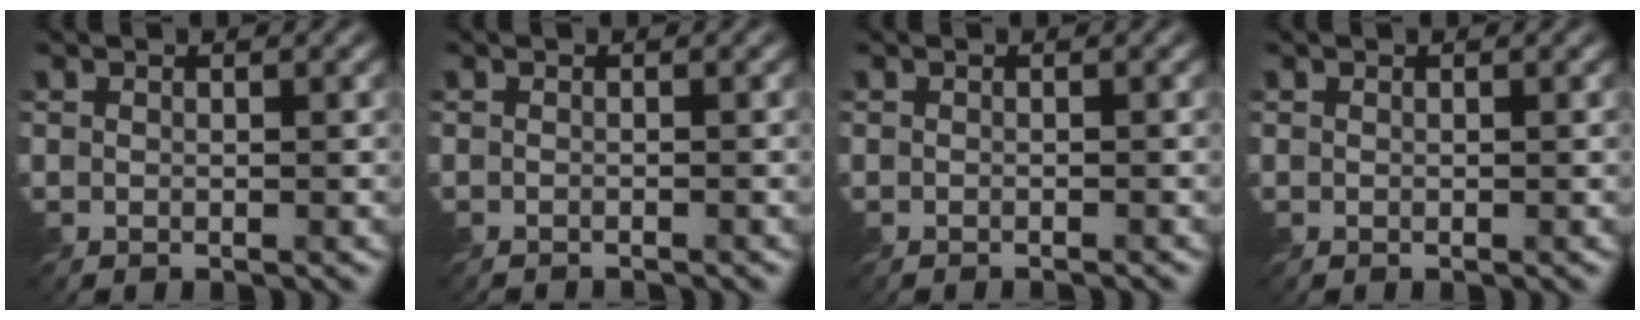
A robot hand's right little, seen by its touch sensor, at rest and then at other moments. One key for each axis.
{"total": 1.7, "fx": -1.7, "fy": 0.2, "fz": 0.2, "tx": 0.004, "ty": -0.009, "tz": -0.024}
{"total": 1.2, "fx": -1.1, "fy": 0.1, "fz": 0.4, "tx": 0.005, "ty": -0.002, "tz": -0.017}
{"total": 0.0}